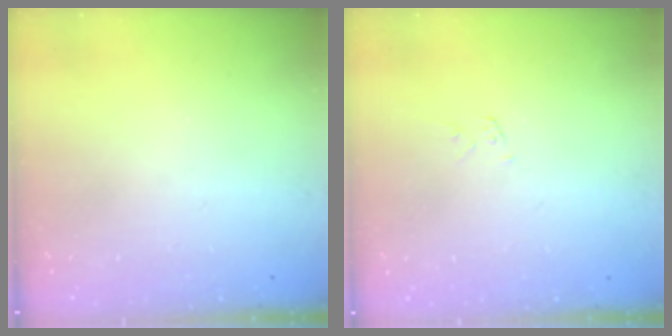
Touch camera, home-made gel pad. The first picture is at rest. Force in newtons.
{"total": 3.7, "press": 3.7, "slide": 0.1}